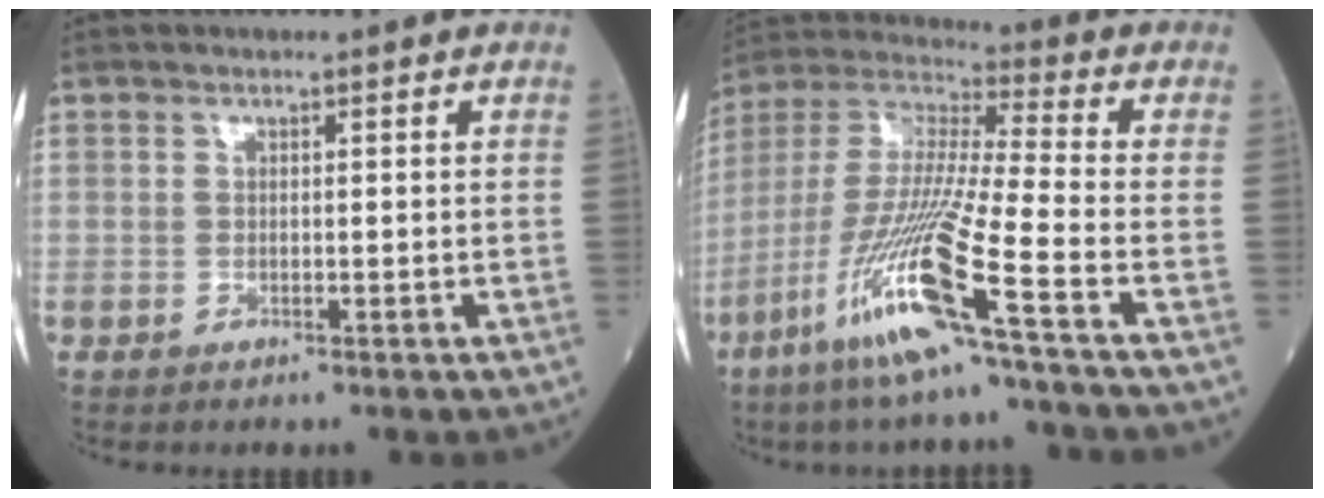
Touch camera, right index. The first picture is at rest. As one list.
[{"total": 17.5, "force": [-8.5, -0.8, 15.2], "torque": [-0.330, -0.038, -0.172]}]